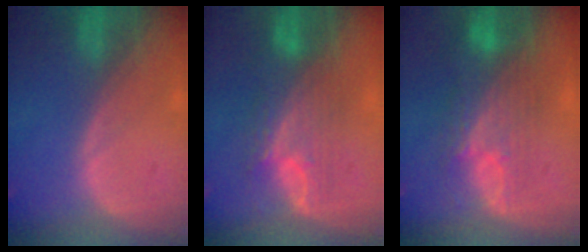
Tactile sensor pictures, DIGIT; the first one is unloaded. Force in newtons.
{"total": 7.3, "press": 7.1, "slide": 1.5}
{"total": 9.8, "press": 8.3, "slide": 5.1}